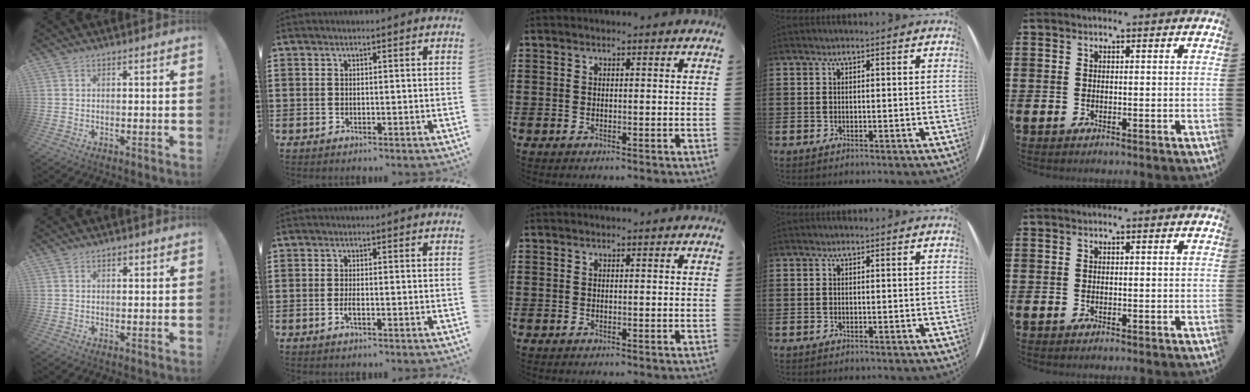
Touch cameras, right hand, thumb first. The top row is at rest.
{"thumb": {"total": 1.0, "force": [0.5, 0.7, 0.4], "torque": [-0.005, 0.000, 0.009]}, "index": {"total": 1.5, "force": [-0.6, 0.1, 1.3], "torque": [-0.033, -0.007, -0.012]}}